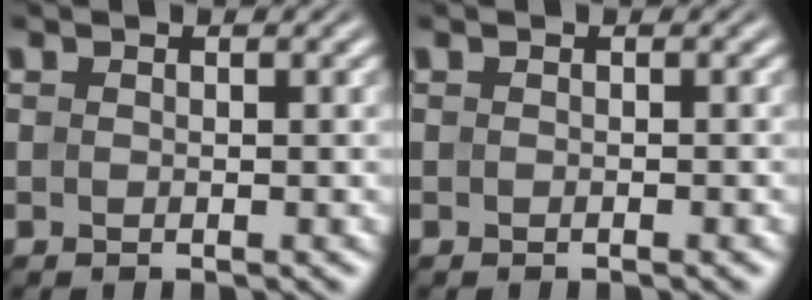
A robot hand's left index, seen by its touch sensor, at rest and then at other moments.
{"total": 0.6, "force": [-0.3, 0.0, 0.4], "torque": [-0.006, 0.002, -0.004]}